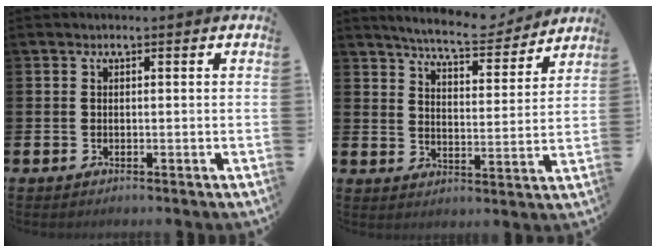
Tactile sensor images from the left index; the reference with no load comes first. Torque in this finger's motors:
{"motor_torque": [0.95, -1.19, 0.33, 0.12]}